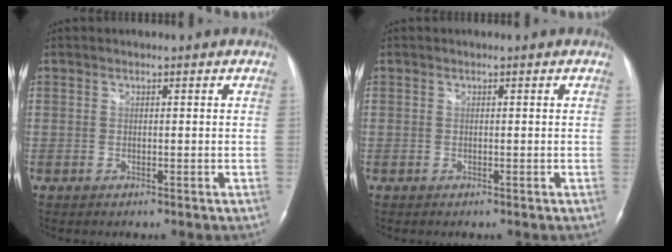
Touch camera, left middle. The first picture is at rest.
{"total": 0.0}